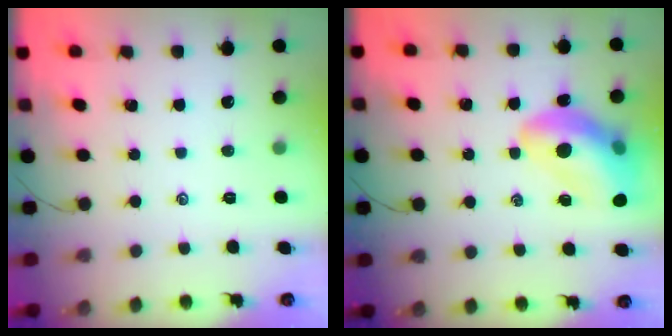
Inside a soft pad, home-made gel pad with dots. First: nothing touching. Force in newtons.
{"total": 16.7, "press": 16.1, "slide": 4.5}